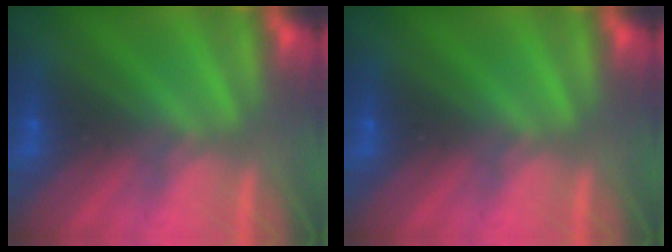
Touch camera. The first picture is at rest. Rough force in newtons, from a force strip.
{"total": 0.0}